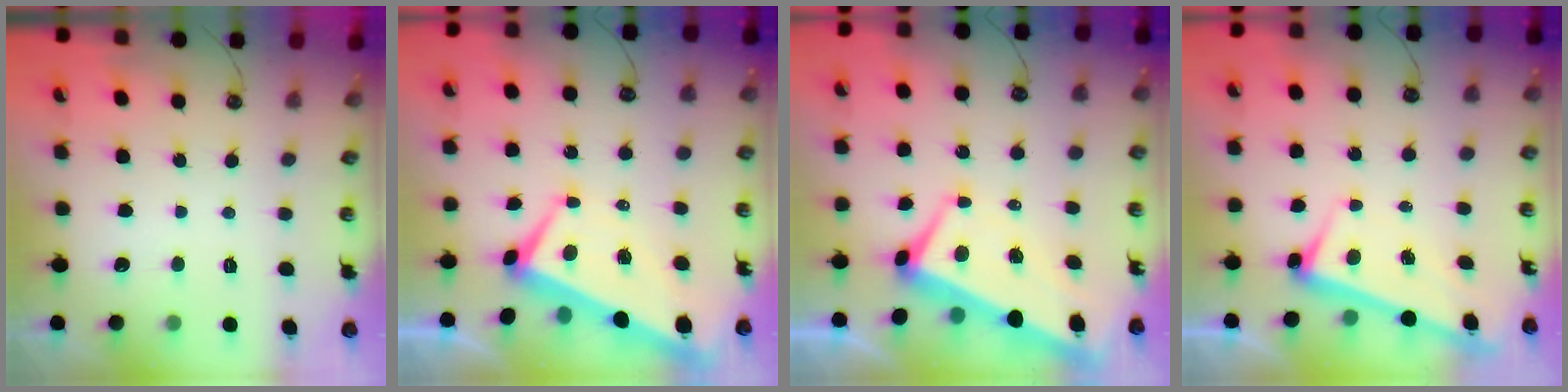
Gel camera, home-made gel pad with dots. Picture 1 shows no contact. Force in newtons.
{"total": 1.4, "press": 1.1, "slide": 0.8}
{"total": 1.0, "press": 0.0, "slide": 1.0}
{"total": 2.6, "press": 2.5, "slide": 0.7}